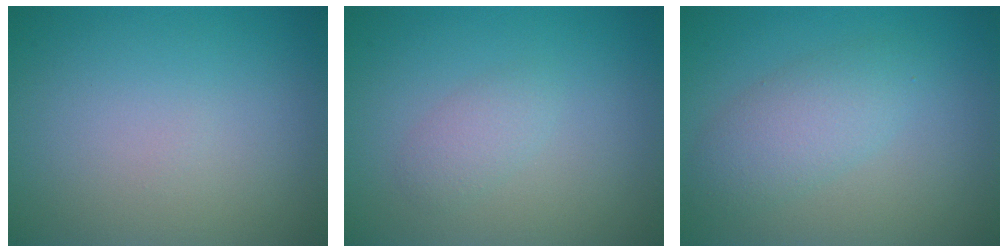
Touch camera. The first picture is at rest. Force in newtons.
{"total": 1.5, "press": 1.5, "slide": 0.0}
{"total": 3.4, "press": 3.4, "slide": 0.1}